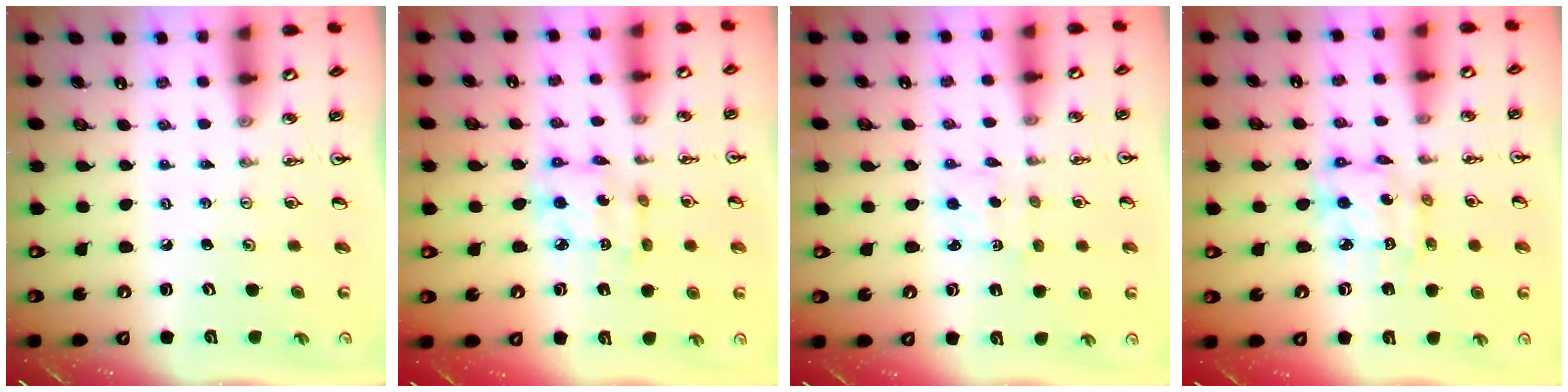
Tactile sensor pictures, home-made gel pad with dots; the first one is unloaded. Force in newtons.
{"total": 6.8, "press": 6.8, "slide": 0.3}
{"total": 2.1, "press": 2.0, "slide": 0.6}
{"total": 10.0, "press": 10.0, "slide": 0.7}